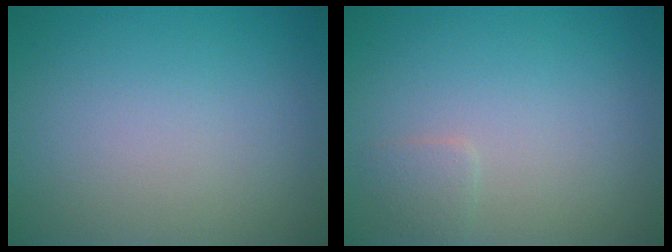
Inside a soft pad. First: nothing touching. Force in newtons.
{"total": 1.0, "press": 1.0, "slide": 0.0}